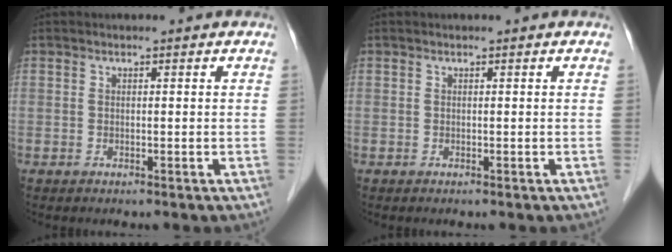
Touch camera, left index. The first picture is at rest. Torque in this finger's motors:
{"motor_torque": [0.00, 0.00, 0.00, 0.00]}